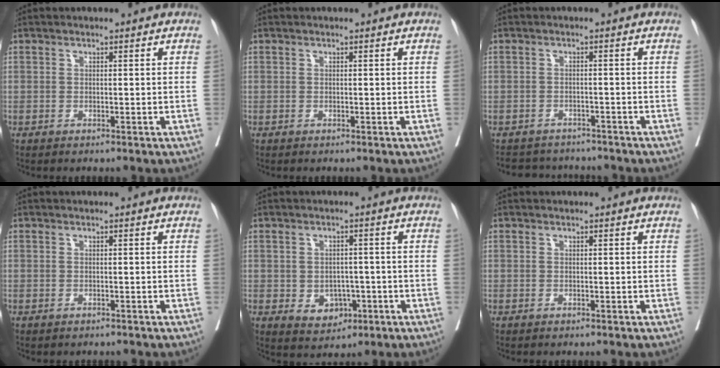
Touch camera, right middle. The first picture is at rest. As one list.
[{"total": 0.0}, {"total": 6.0, "force": [-5.7, 1.9, 0.2], "torque": [0.004, 0.006, -0.077]}, {"total": 0.7, "force": [-0.7, 0.3, 0.1], "torque": [-0.008, -0.001, -0.012]}, {"total": 4.8, "force": [-1.4, 3.7, 2.7], "torque": [-0.028, 0.004, -0.008]}, {"total": 0.0}]